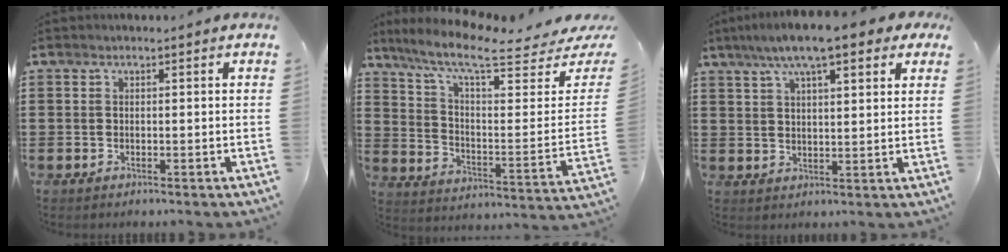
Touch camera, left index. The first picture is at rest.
{"total": 10.1, "force": [7.8, 1.5, 6.3], "torque": [-0.142, -0.054, 0.130]}
{"total": 8.4, "force": [6.0, 1.5, 5.7], "torque": [-0.117, 0.001, 0.105]}